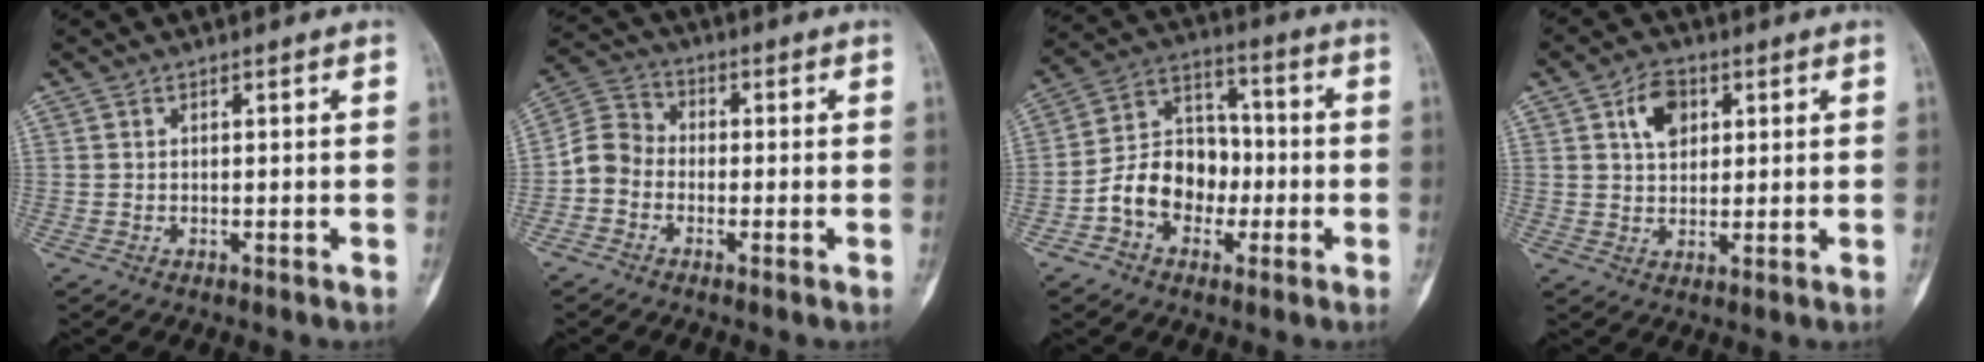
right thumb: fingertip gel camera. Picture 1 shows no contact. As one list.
[{"total": 6.0, "force": [-1.9, 5.0, 2.8], "torque": [-0.041, 0.024, -0.055]}, {"total": 12.5, "force": [-3.3, 9.5, 7.3], "torque": [-0.088, 0.048, -0.066]}, {"total": 6.4, "force": [2.3, 4.4, 4.1], "torque": [-0.049, 0.000, 0.037]}]